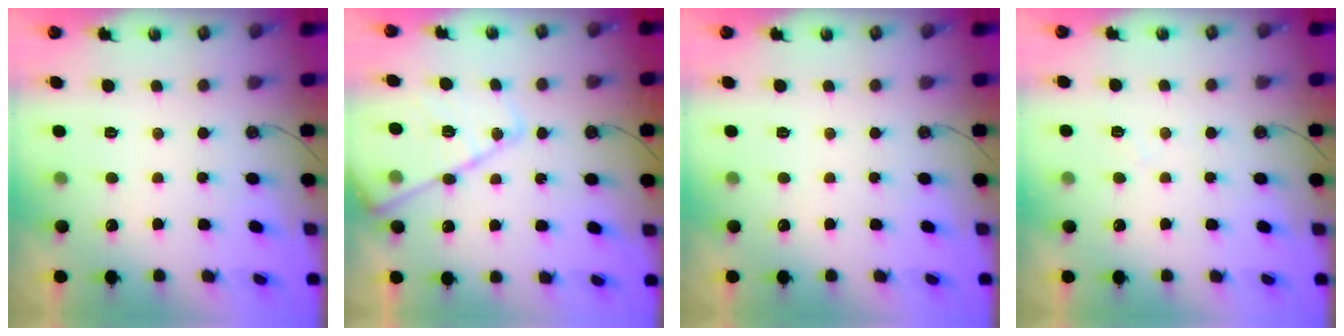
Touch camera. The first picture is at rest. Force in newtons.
{"total": 16.3, "press": 16.2, "slide": 1.2}
{"total": 0.0}
{"total": 4.3, "press": 4.2, "slide": 0.7}